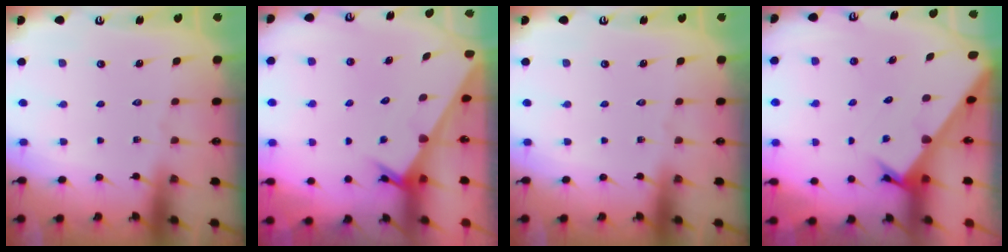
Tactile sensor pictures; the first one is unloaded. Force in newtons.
{"total": 2.4, "press": 2.4, "slide": 0.1}
{"total": 0.0}
{"total": 2.8, "press": 2.8, "slide": 0.3}